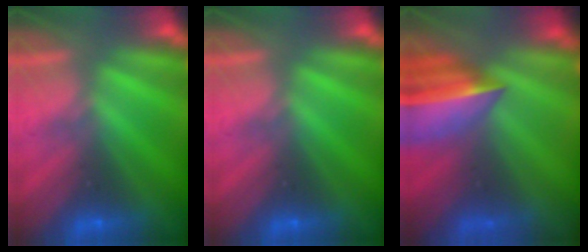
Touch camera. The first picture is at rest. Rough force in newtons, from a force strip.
{"total": 0.0}
{"total": 7.4}